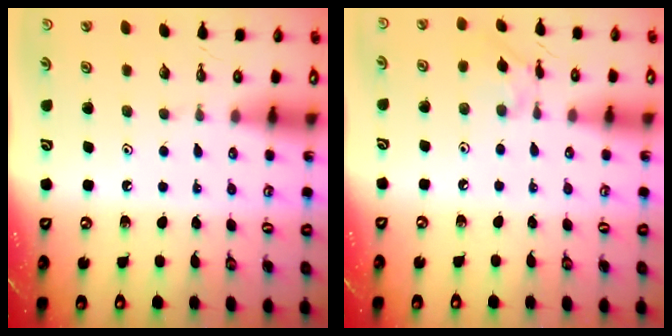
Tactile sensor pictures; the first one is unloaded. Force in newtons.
{"total": 6.6, "press": 6.6, "slide": 0.4}